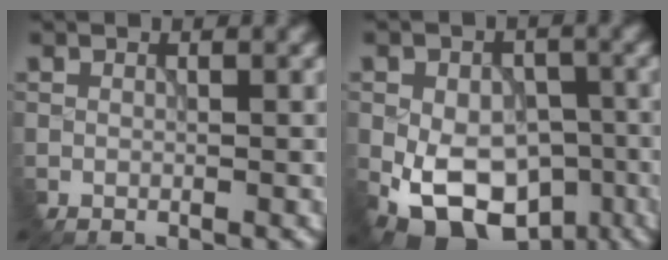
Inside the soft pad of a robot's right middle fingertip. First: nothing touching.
{"total": 10.6, "force": [-4.0, 7.0, 6.9], "torque": [-0.105, -0.017, -0.059]}